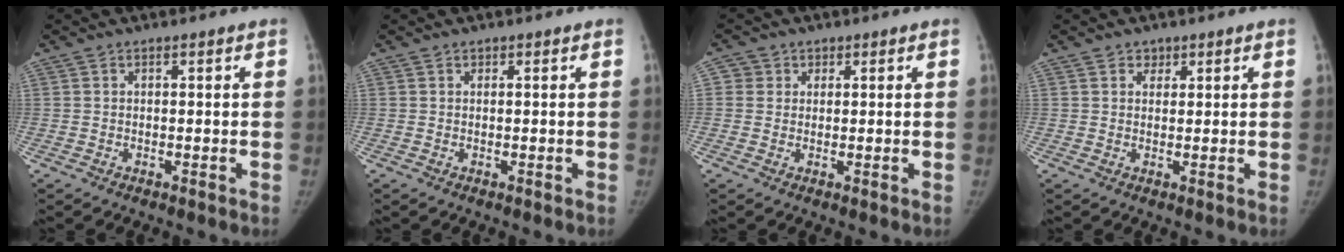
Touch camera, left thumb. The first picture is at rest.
{"total": 0.0}
{"total": 2.3, "force": [0.8, 2.2, 0.0], "torque": [0.015, 0.000, 0.009]}
{"total": 1.7, "force": [1.1, 1.3, 0.3], "torque": [0.012, -0.006, 0.013]}